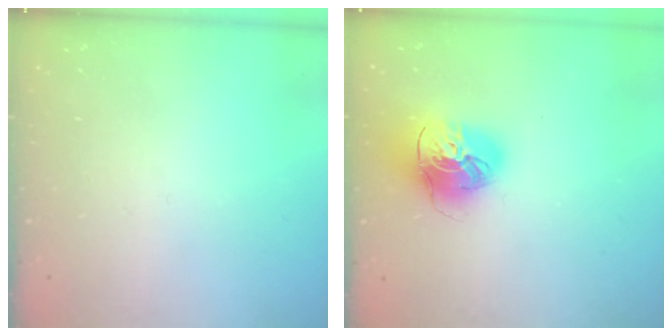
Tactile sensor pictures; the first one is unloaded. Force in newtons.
{"total": 16.2, "press": 16.1, "slide": 2.0}